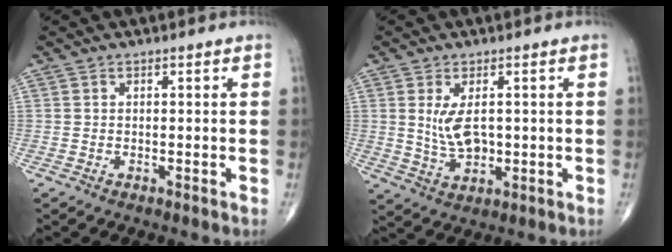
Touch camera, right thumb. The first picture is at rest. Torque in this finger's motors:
{"motor_torque": [-0.68, 0.47, 0.24, -0.30, 0.18]}